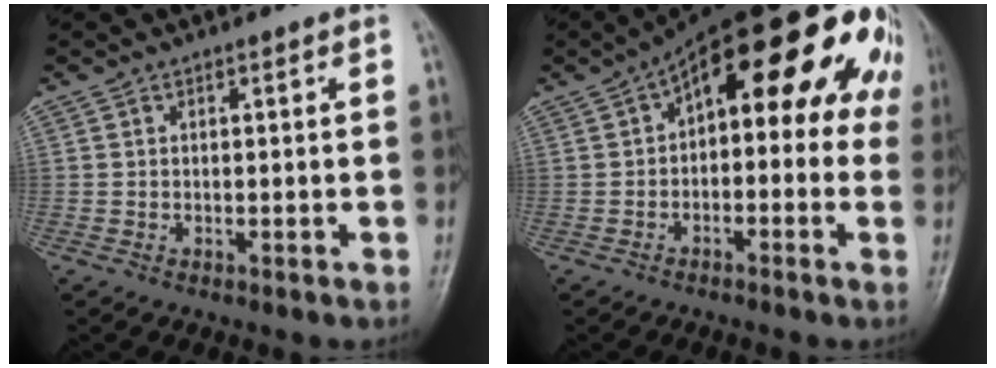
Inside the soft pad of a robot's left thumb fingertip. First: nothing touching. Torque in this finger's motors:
{"motor_torque": [-0.53, 1.55, 2.07, -0.70, 0.10]}